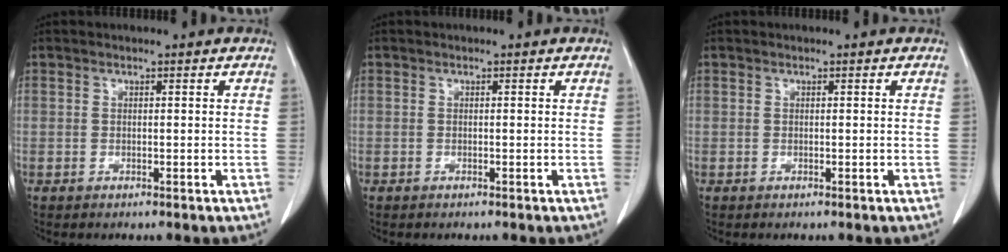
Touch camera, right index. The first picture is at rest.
{"total": 0.0}
{"total": 0.0}